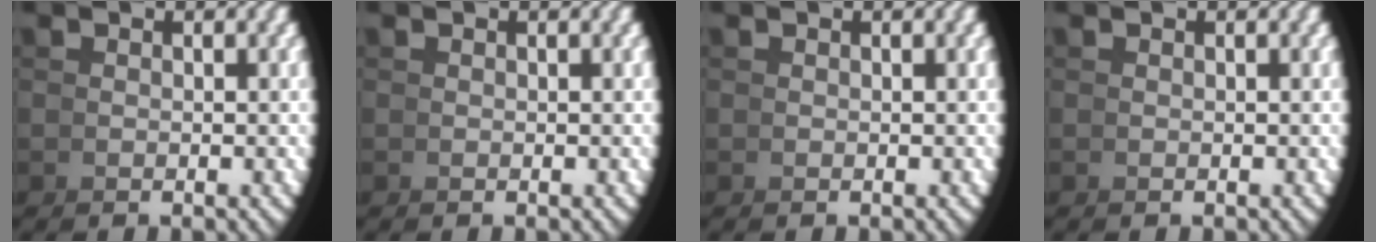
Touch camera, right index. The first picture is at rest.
{"total": 0.0}
{"total": 0.0}
{"total": 0.0}